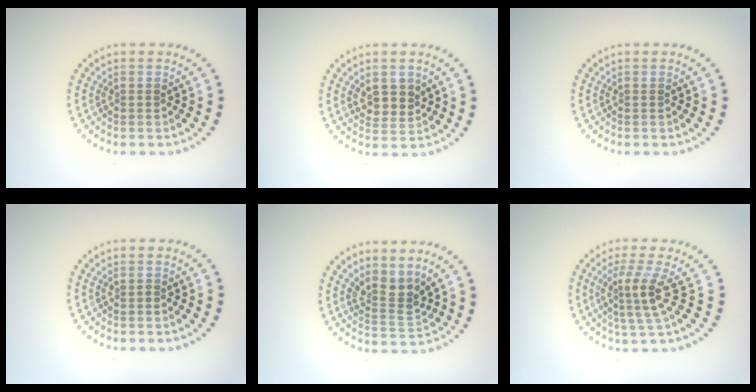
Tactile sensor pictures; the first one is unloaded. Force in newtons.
{"total": 2.6, "press": 2.4, "slide": 0.9}
{"total": 0.0}
{"total": 0.5, "press": 0.5, "slide": 0.2}
{"total": 2.7, "press": 2.0, "slide": 1.8}
{"total": 3.1, "press": 2.3, "slide": 2.1}